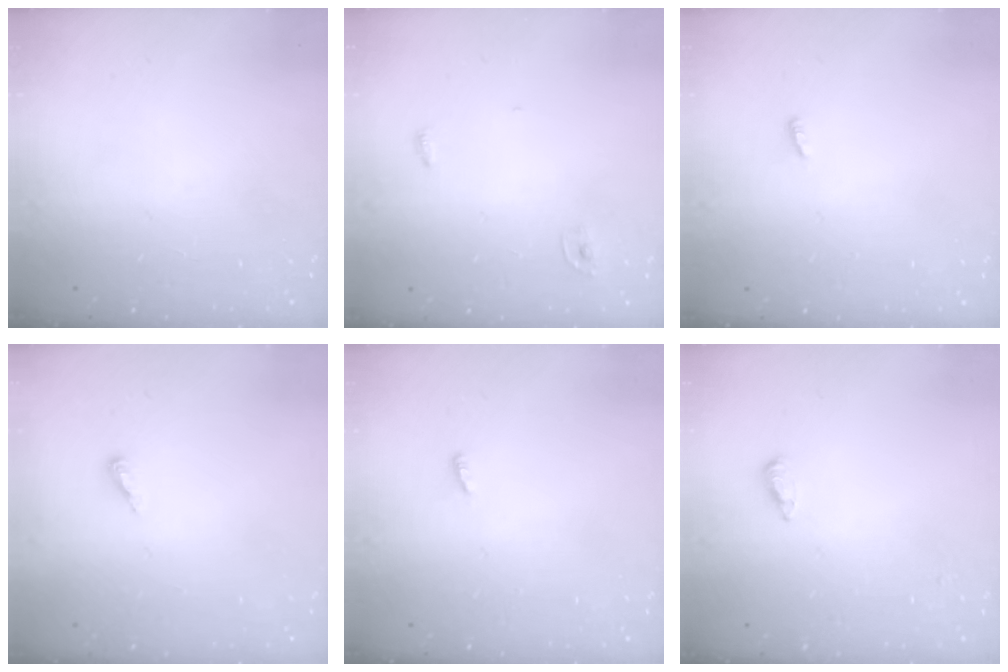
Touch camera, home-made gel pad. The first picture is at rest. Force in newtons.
{"total": 2.8, "press": 2.8, "slide": 0.1}
{"total": 2.8, "press": 2.7, "slide": 0.8}
{"total": 2.8, "press": 2.8, "slide": 0.2}
{"total": 2.8, "press": 2.7, "slide": 0.8}
{"total": 2.2, "press": 2.2, "slide": 0.5}